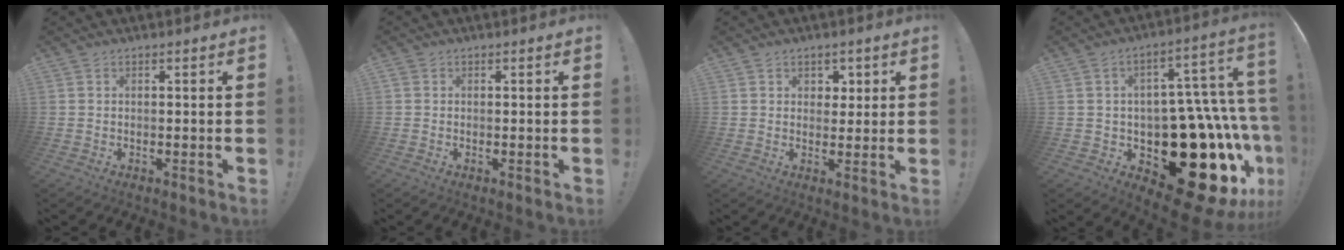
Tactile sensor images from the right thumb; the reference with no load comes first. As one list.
[{"total": 0.7, "force": [0.1, 0.7, 0.2], "torque": [-0.002, 0.002, 0.003]}, {"total": 4.3, "force": [1.9, 3.7, 0.9], "torque": [0.001, -0.009, 0.031]}, {"total": 30.5, "force": [-9.5, 17.1, 23.3], "torque": [-0.280, 0.039, -0.102]}]